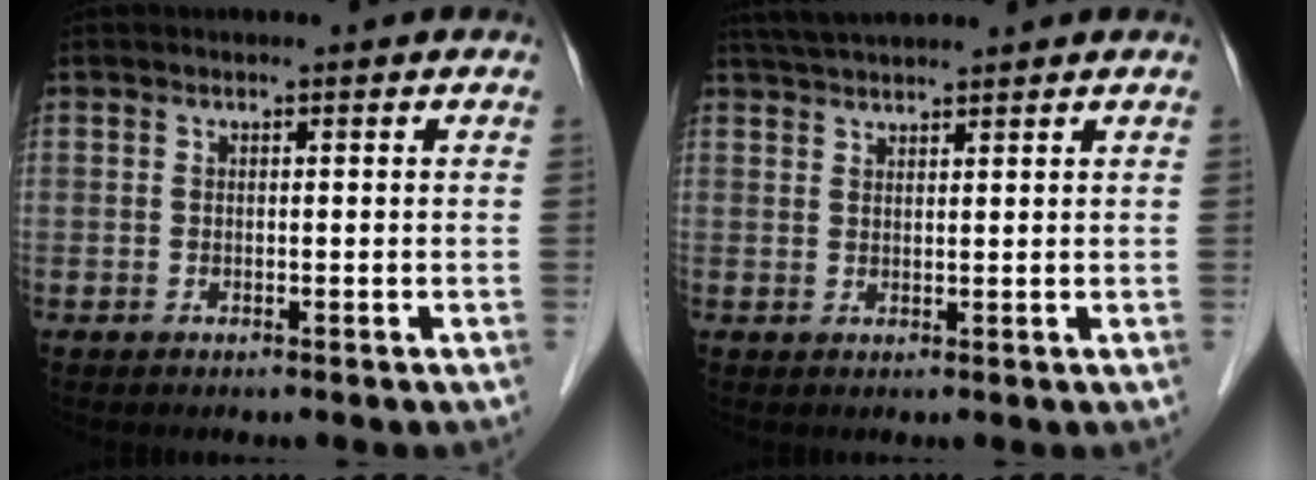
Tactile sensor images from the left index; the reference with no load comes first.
{"total": 4.9, "force": [4.5, -0.3, 2.0], "torque": [-0.035, 0.030, 0.083]}